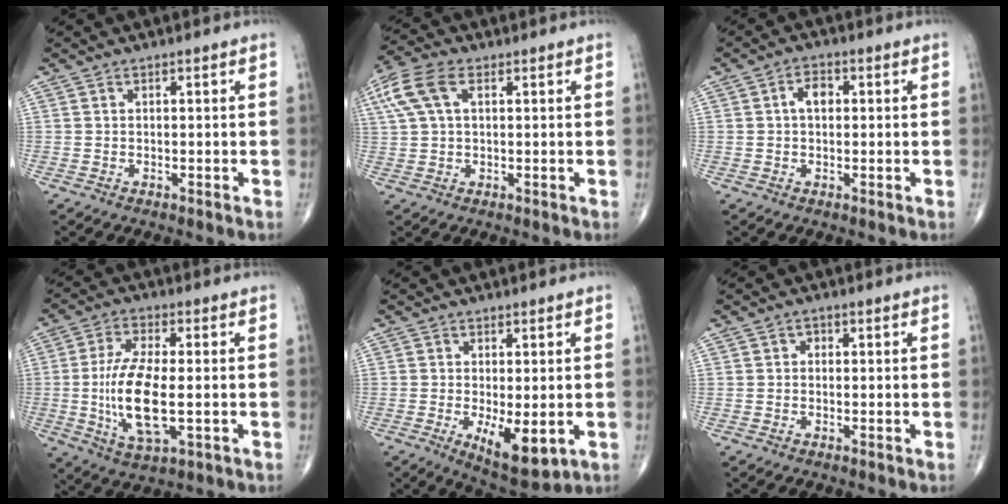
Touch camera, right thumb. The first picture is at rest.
{"total": 8.5, "force": [2.9, 4.6, 6.5], "torque": [-0.160, 0.026, 0.058]}
{"total": 3.4, "force": [0.4, 2.2, 2.5], "torque": [-0.035, 0.010, 0.002]}
{"total": 13.2, "force": [-1.3, 4.9, 12.2], "torque": [-0.249, -0.007, -0.022]}
{"total": 8.5, "force": [-1.9, 3.3, 7.6], "torque": [-0.110, -0.022, -0.019]}
{"total": 0.9, "force": [0.1, 0.8, 0.3], "torque": [0.002, 0.001, -0.002]}